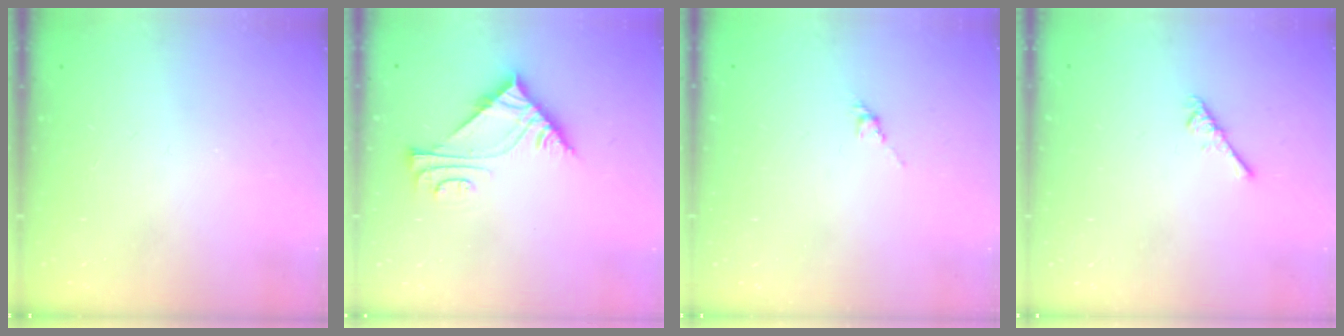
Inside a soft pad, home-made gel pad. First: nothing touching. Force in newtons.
{"total": 7.0, "press": 7.0, "slide": 0.1}
{"total": 3.3, "press": 3.2, "slide": 0.8}
{"total": 2.6, "press": 2.5, "slide": 0.5}